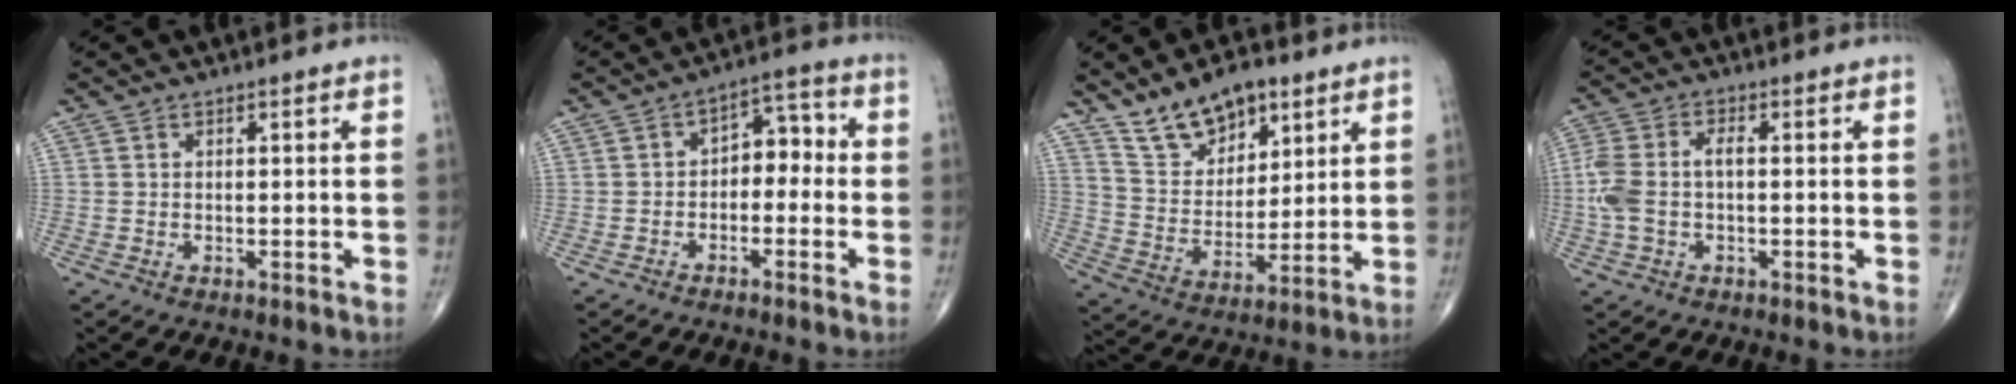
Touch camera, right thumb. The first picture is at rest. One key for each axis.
{"total": 6.3, "fx": -1.2, "fy": 4.2, "fz": 4.5, "tx": -0.038, "ty": 0.040, "tz": -0.032}
{"total": 13.1, "fx": 8.6, "fy": 7.2, "fz": 6.7, "tx": -0.084, "ty": -0.048, "tz": 0.162}
{"total": 7.8, "fx": -0.5, "fy": 4.2, "fz": 6.6, "tx": -0.175, "ty": 0.023, "tz": -0.012}